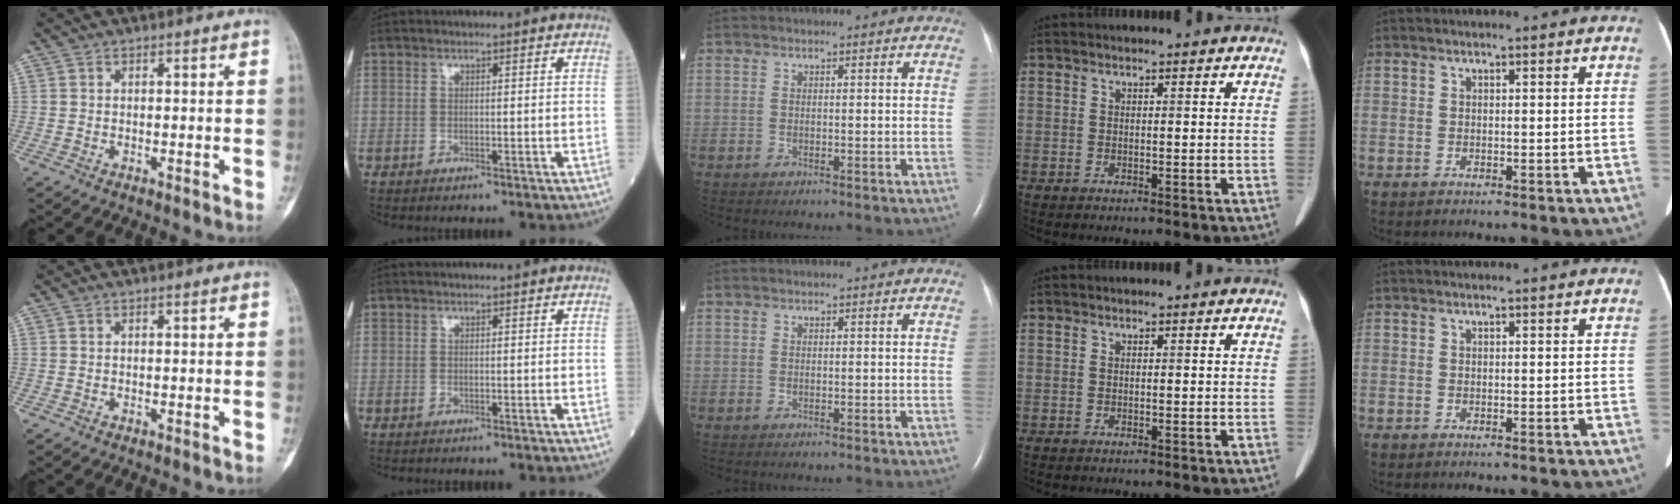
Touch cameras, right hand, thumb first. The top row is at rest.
{}